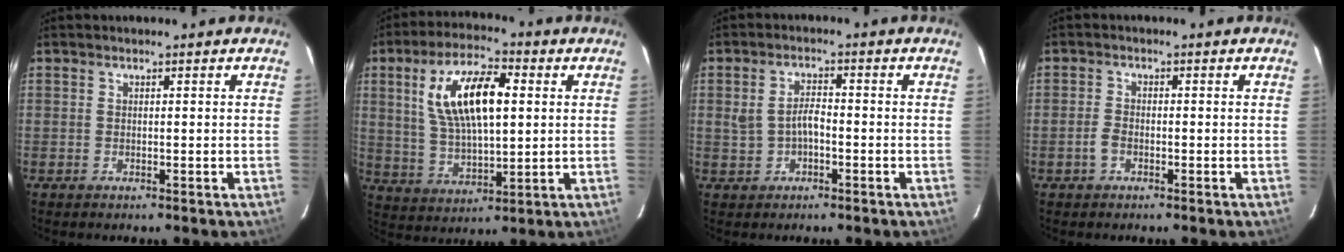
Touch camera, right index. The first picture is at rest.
{"total": 14.9, "force": [3.6, 6.3, 13.0], "torque": [-0.245, 0.015, 0.073]}
{"total": 3.9, "force": [-0.8, 2.2, 3.1], "torque": [-0.064, 0.008, -0.007]}
{"total": 2.1, "force": [-1.1, 1.2, 1.3], "torque": [-0.030, 0.005, -0.024]}